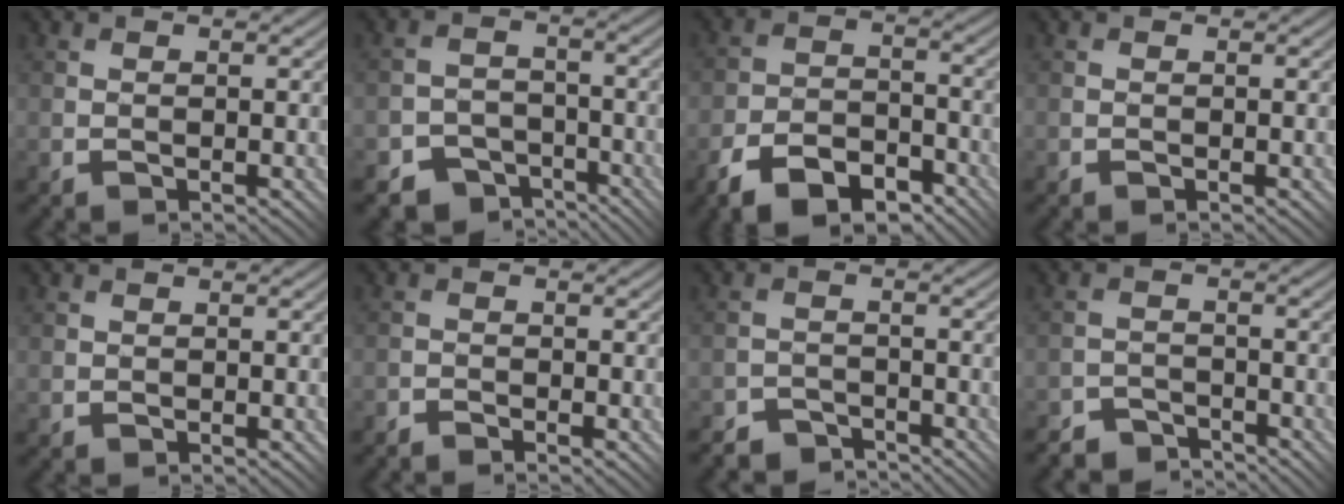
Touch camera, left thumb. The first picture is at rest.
{"total": 5.6, "force": [-4.1, 3.5, 1.3], "torque": [-0.018, -0.002, -0.072]}
{"total": 8.5, "force": [-6.0, 4.0, 4.5], "torque": [-0.090, -0.005, -0.116]}
{"total": 0.0}
{"total": 0.7, "force": [0.2, 0.6, 0.0], "torque": [-0.002, -0.002, 0.005]}
{"total": 1.6, "force": [-1.5, 0.2, 0.3], "torque": [-0.003, 0.008, -0.031]}
{"total": 3.7, "force": [-3.6, 0.8, -0.1], "torque": [0.009, 0.009, -0.068]}
{"total": 4.1, "force": [-4.0, 0.8, 0.1], "torque": [0.005, 0.009, -0.076]}